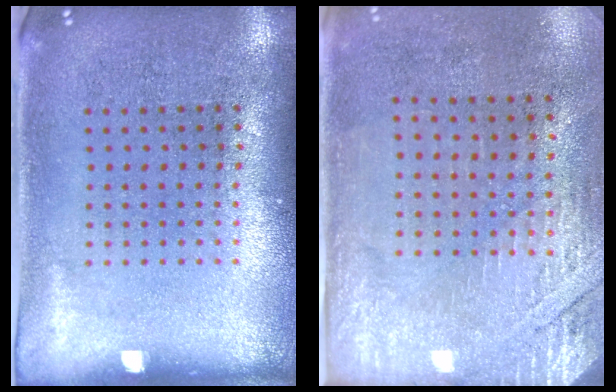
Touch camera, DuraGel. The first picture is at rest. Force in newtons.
{"total": 2.8, "press": 2.4, "slide": 1.4}